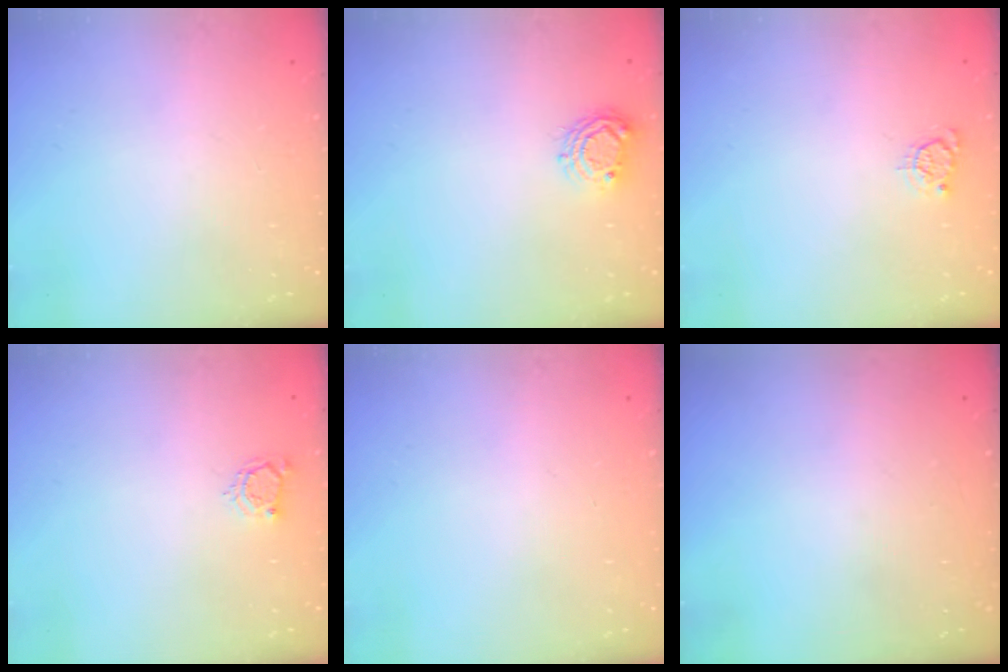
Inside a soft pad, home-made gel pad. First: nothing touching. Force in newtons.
{"total": 6.6, "press": 6.6, "slide": 0.5}
{"total": 3.3, "press": 3.3, "slide": 0.4}
{"total": 4.0, "press": 4.0, "slide": 0.5}
{"total": 0.0}
{"total": 0.0}